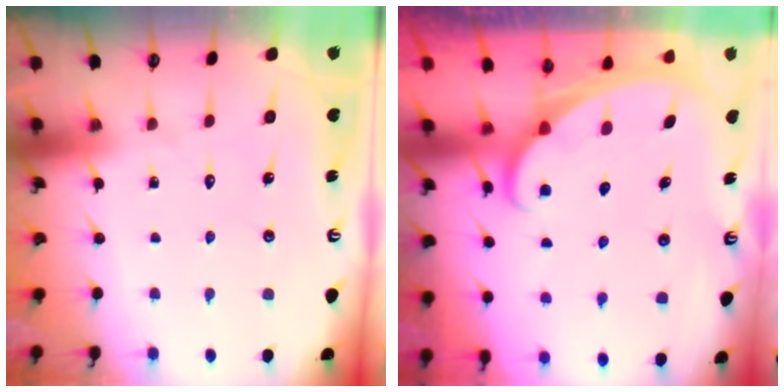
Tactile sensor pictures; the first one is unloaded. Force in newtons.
{"total": 1.6, "press": 1.6, "slide": 0.0}